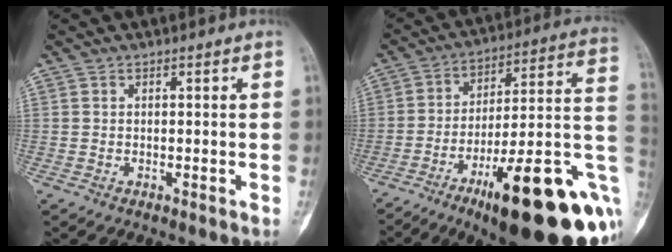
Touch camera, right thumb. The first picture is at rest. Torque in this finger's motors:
{"motor_torque": [3.64, 1.37, 1.23, -1.54, 0.49]}